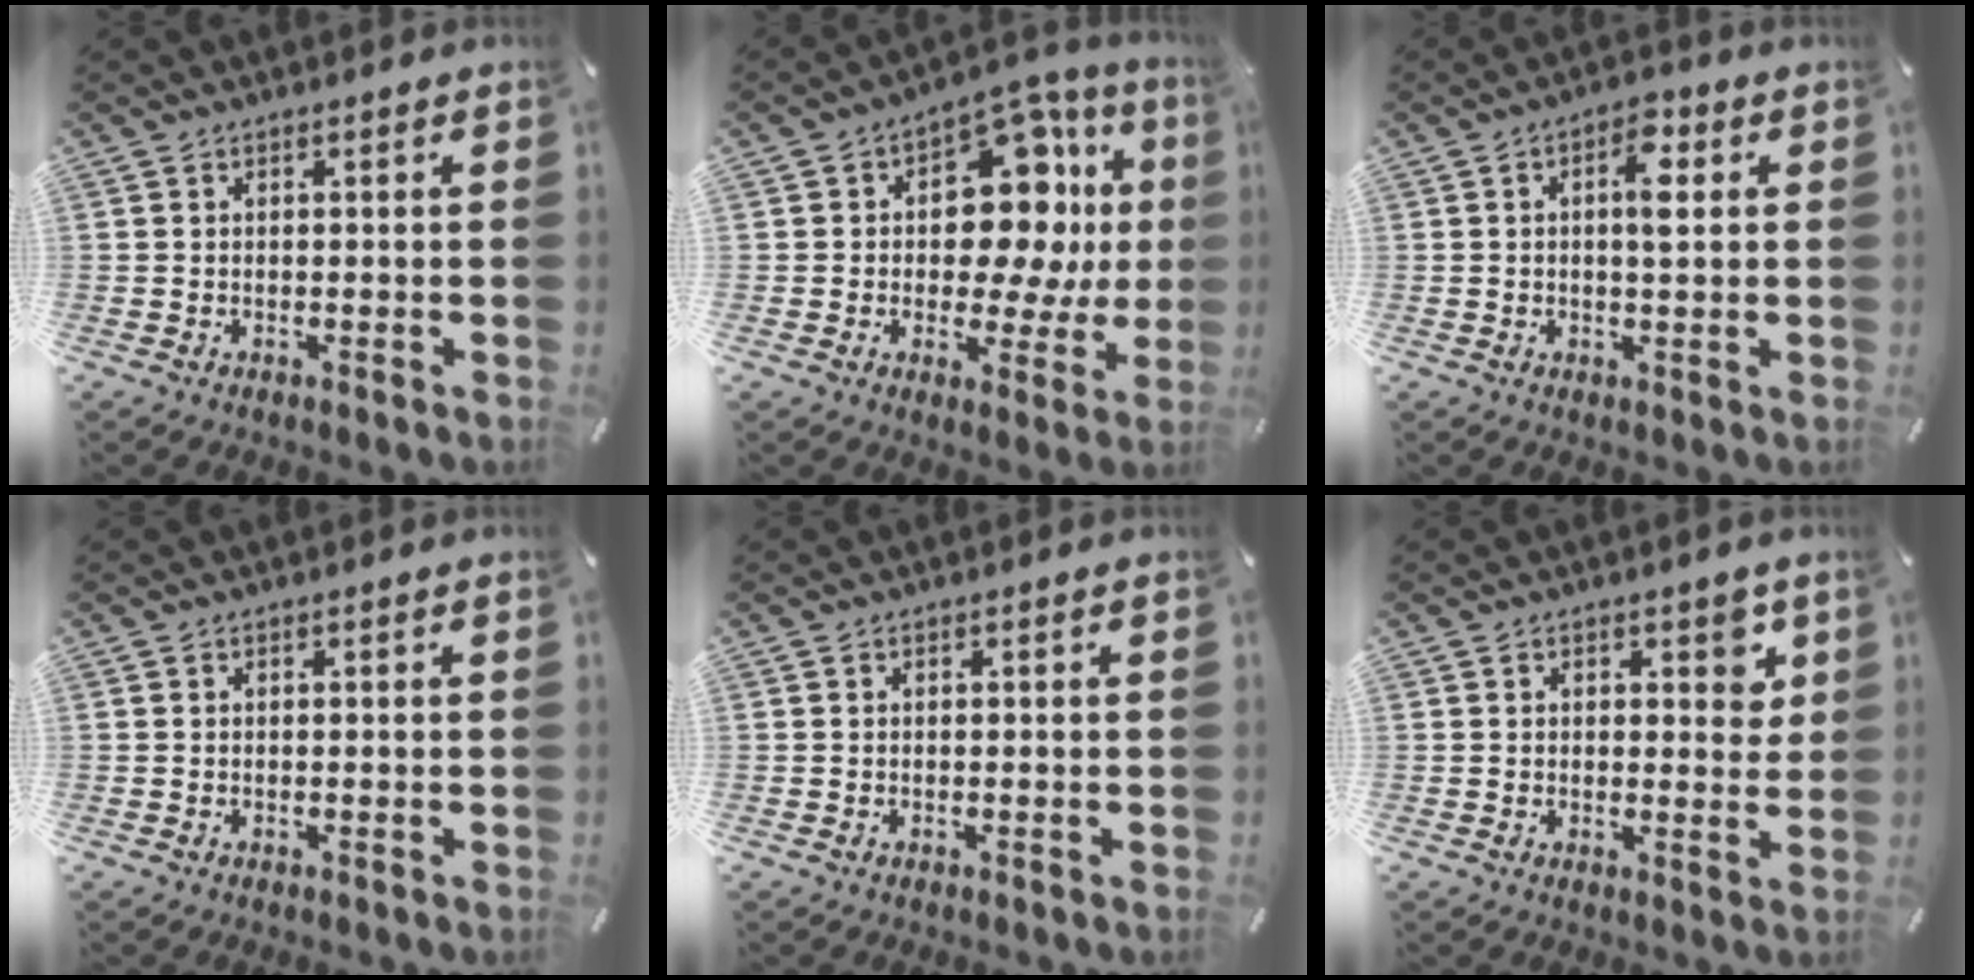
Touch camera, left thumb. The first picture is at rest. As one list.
[{"total": 15.8, "force": [3.4, 10.4, 11.4], "torque": [-0.150, -0.034, 0.057]}, {"total": 6.3, "force": [1.3, 2.7, 5.5], "torque": [-0.080, -0.001, 0.013]}, {"total": 0.0}, {"total": 0.0}, {"total": 4.5, "force": [2.0, 2.7, 3.0], "torque": [-0.023, -0.006, 0.027]}]